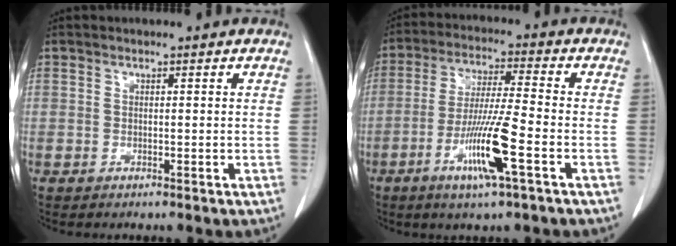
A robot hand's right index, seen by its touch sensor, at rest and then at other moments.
{"total": 10.9, "force": [-4.3, -0.3, 10.0], "torque": [-0.195, -0.017, -0.084]}